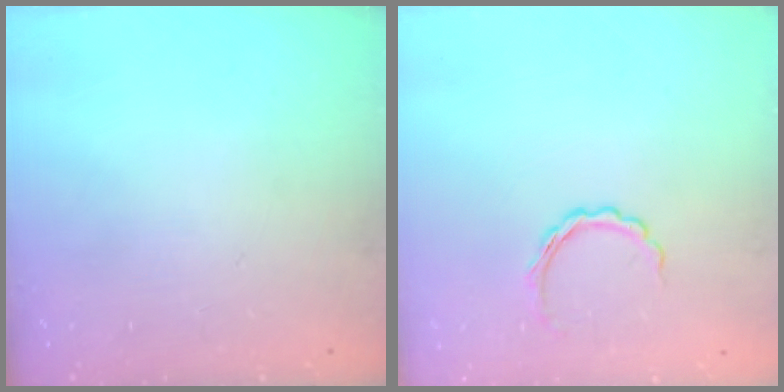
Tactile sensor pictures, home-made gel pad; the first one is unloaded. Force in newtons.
{"total": 5.4, "press": 5.2, "slide": 1.4}